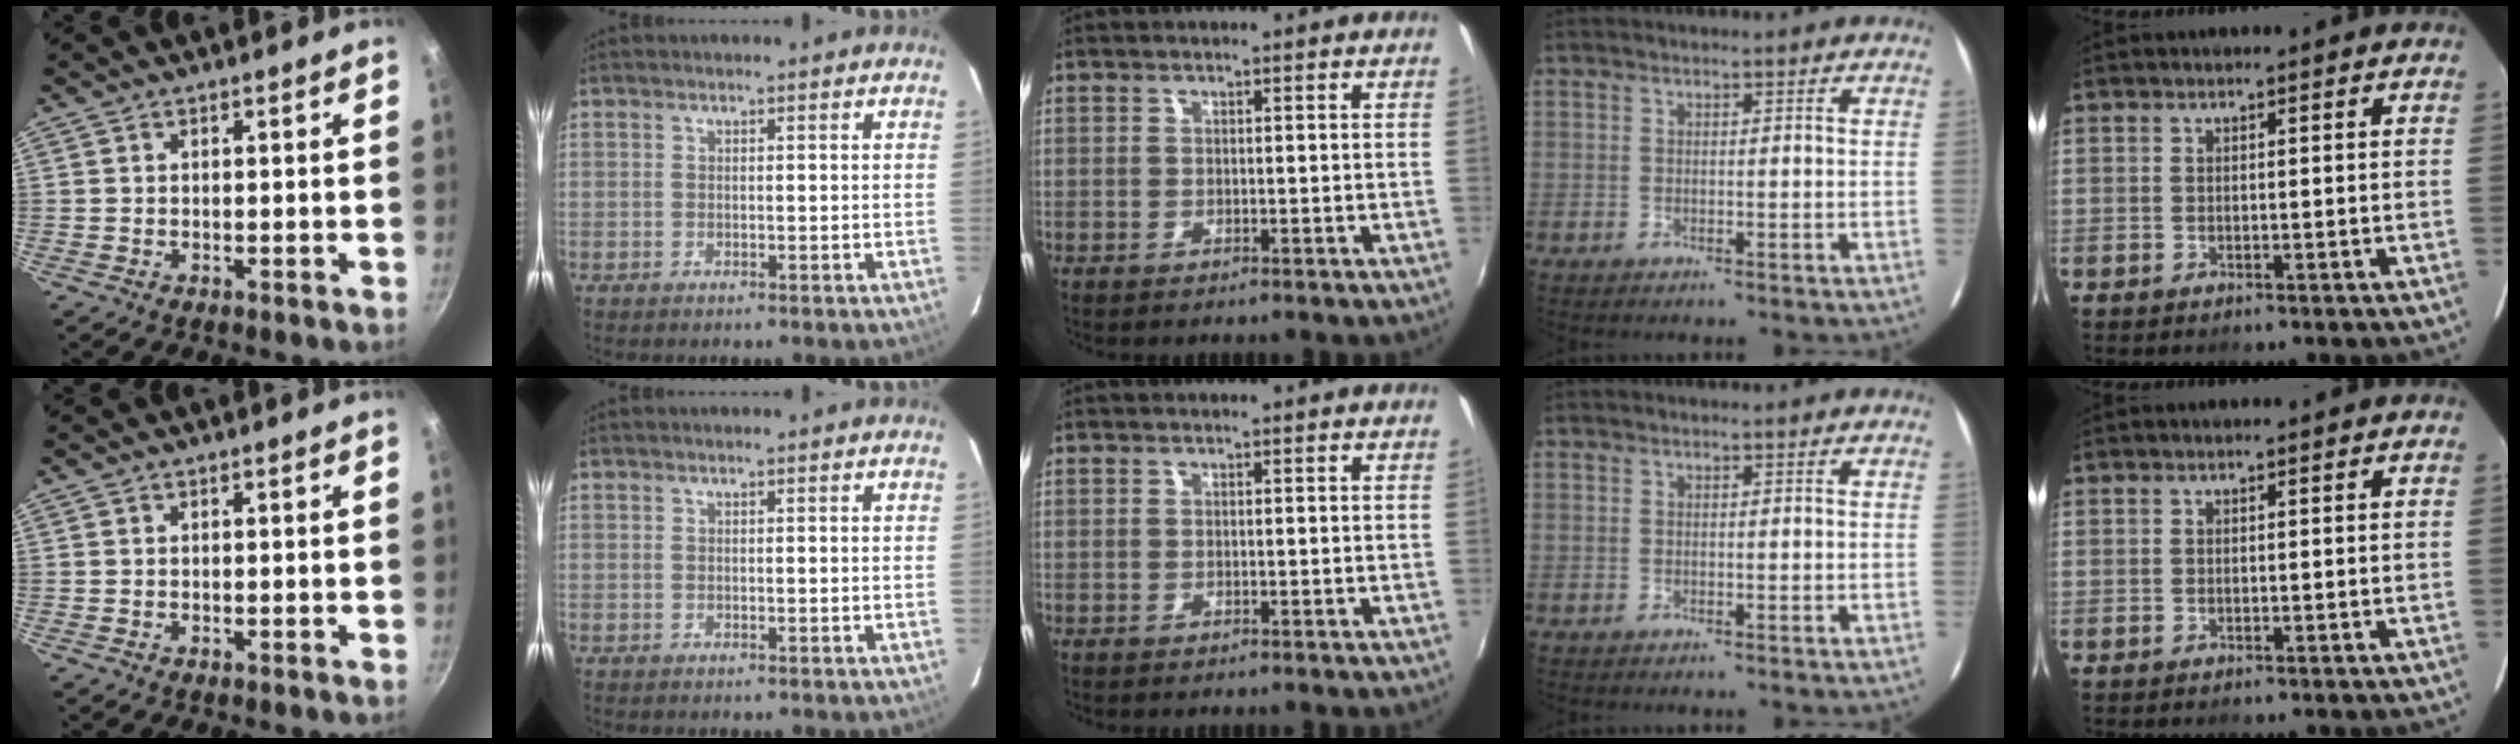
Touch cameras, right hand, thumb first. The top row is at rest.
{}